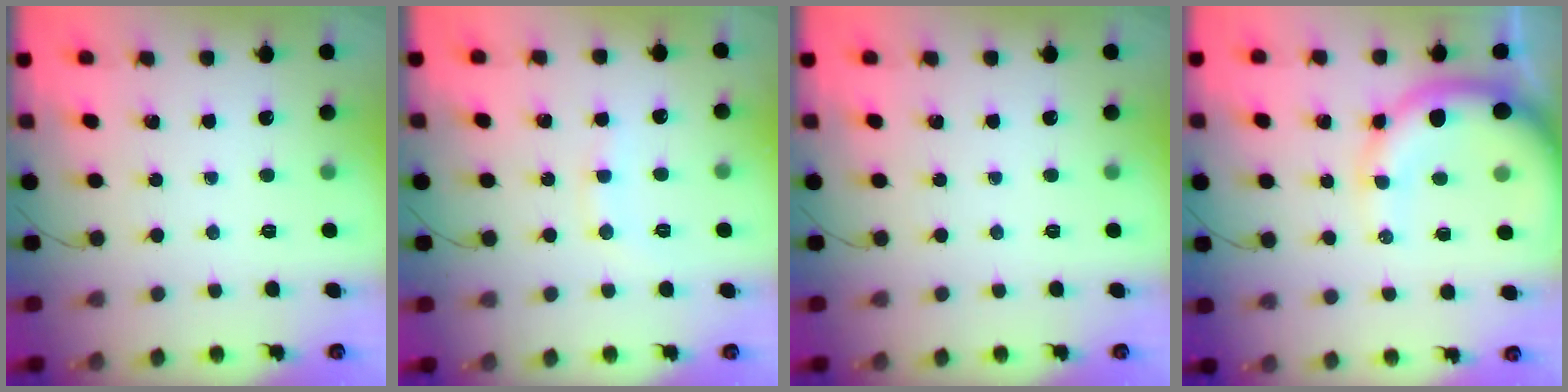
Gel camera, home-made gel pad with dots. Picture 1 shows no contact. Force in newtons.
{"total": 6.2, "press": 6.1, "slide": 1.1}
{"total": 0.0}
{"total": 13.3, "press": 13.0, "slide": 2.7}